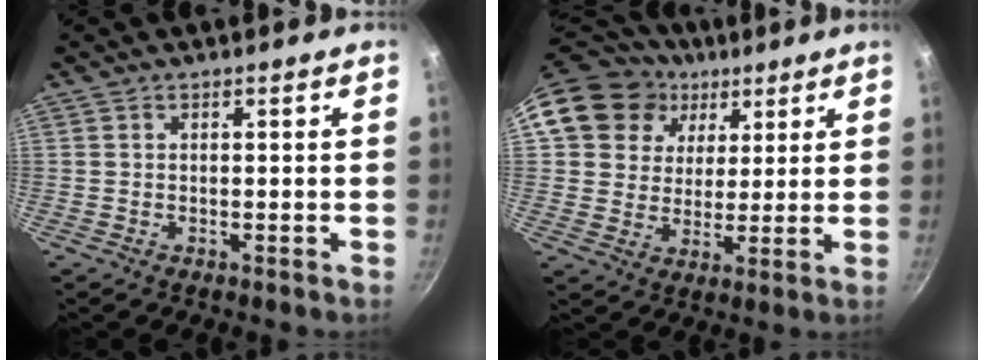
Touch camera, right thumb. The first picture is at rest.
{"total": 15.1, "force": [6.9, 12.7, 4.6], "torque": [-0.062, 0.001, 0.118]}